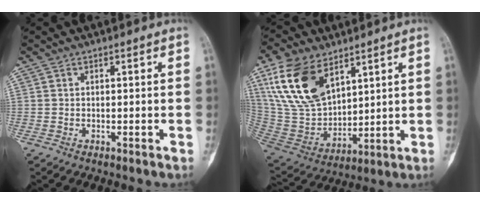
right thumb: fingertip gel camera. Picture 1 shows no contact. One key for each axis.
{"total": 18.4, "fx": 9.6, "fy": 10.2, "fz": 11.9, "tx": -0.214, "ty": -0.038, "tz": 0.197}